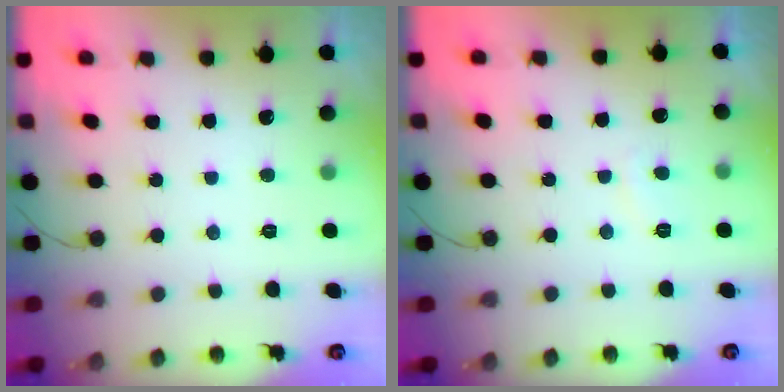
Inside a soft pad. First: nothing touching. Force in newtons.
{"total": 2.0, "press": 1.9, "slide": 0.6}